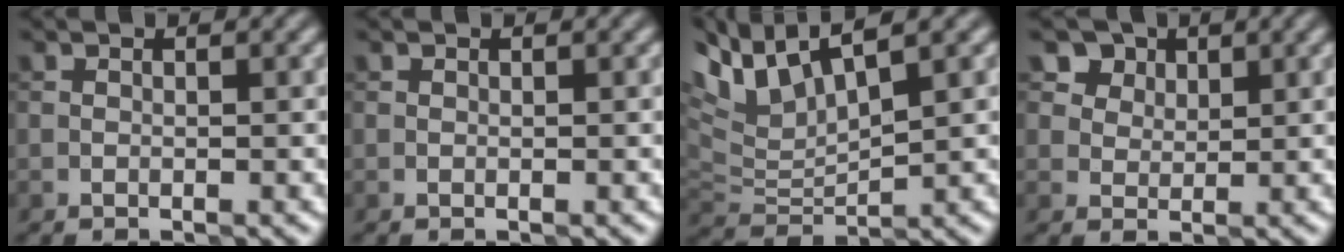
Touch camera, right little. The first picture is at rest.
{"total": 0.0}
{"total": 6.7, "force": [4.9, 2.1, 4.1], "torque": [-0.096, 0.022, 0.089]}
{"total": 7.4, "force": [4.6, 5.1, 3.0], "torque": [-0.074, 0.001, 0.079]}